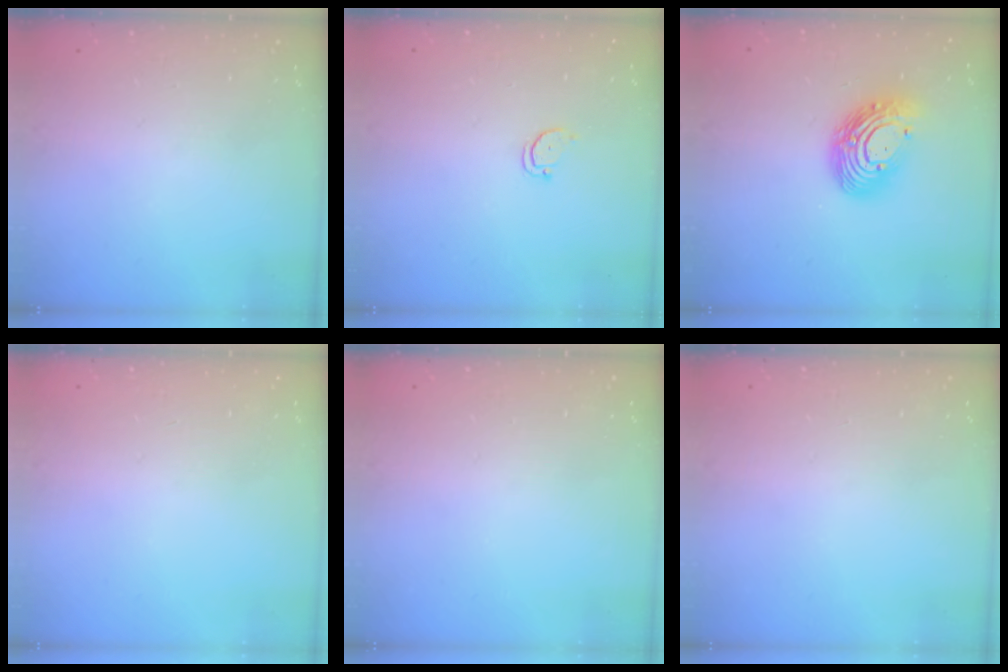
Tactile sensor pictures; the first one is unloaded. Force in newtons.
{"total": 2.2, "press": 2.2, "slide": 0.2}
{"total": 14.0, "press": 14.0, "slide": 1.1}
{"total": 0.0}
{"total": 0.0}
{"total": 0.0}